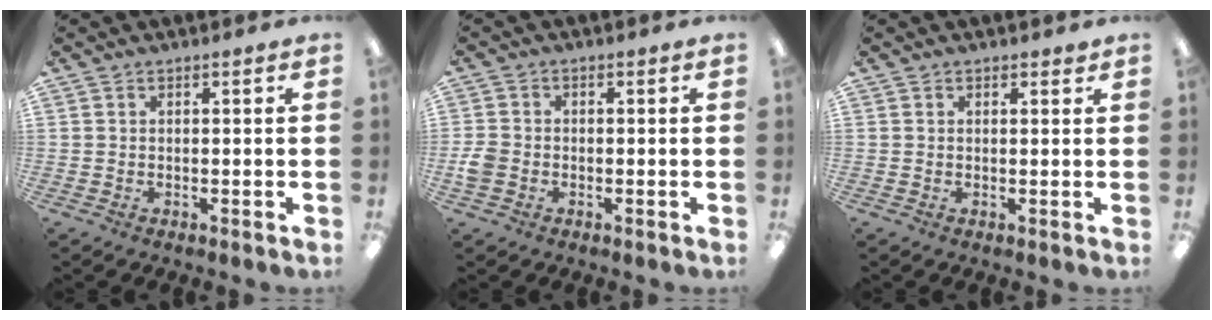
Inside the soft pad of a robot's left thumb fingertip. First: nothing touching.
{"total": 3.8, "force": [-1.2, 3.1, 1.9], "torque": [-0.035, 0.008, -0.022]}
{"total": 0.9, "force": [0.7, 0.5, 0.1], "torque": [0.005, -0.003, 0.011]}